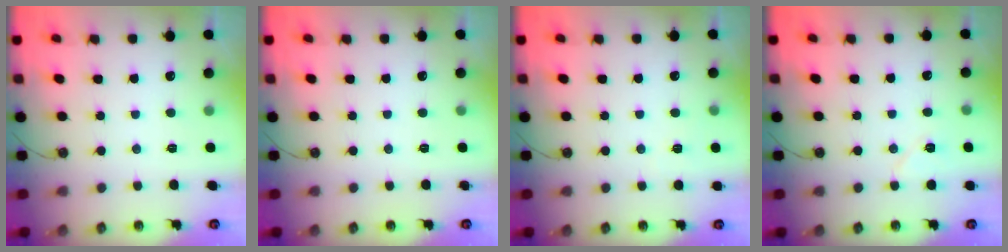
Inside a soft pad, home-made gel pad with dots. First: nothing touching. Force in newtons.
{"total": 0.0}
{"total": 3.1, "press": 2.1, "slide": 2.2}
{"total": 6.8, "press": 5.3, "slide": 4.3}